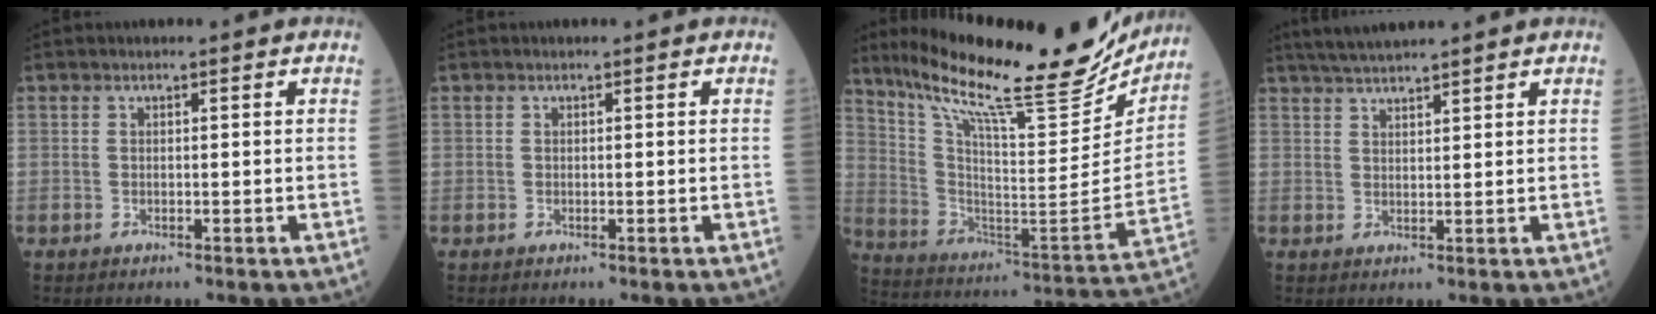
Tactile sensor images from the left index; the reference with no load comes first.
{"total": 0.0}
{"total": 27.3, "force": [23.2, 3.5, 13.8], "torque": [-0.242, -0.059, 0.343]}
{"total": 5.6, "force": [5.0, -0.3, 2.5], "torque": [-0.047, 0.027, 0.092]}